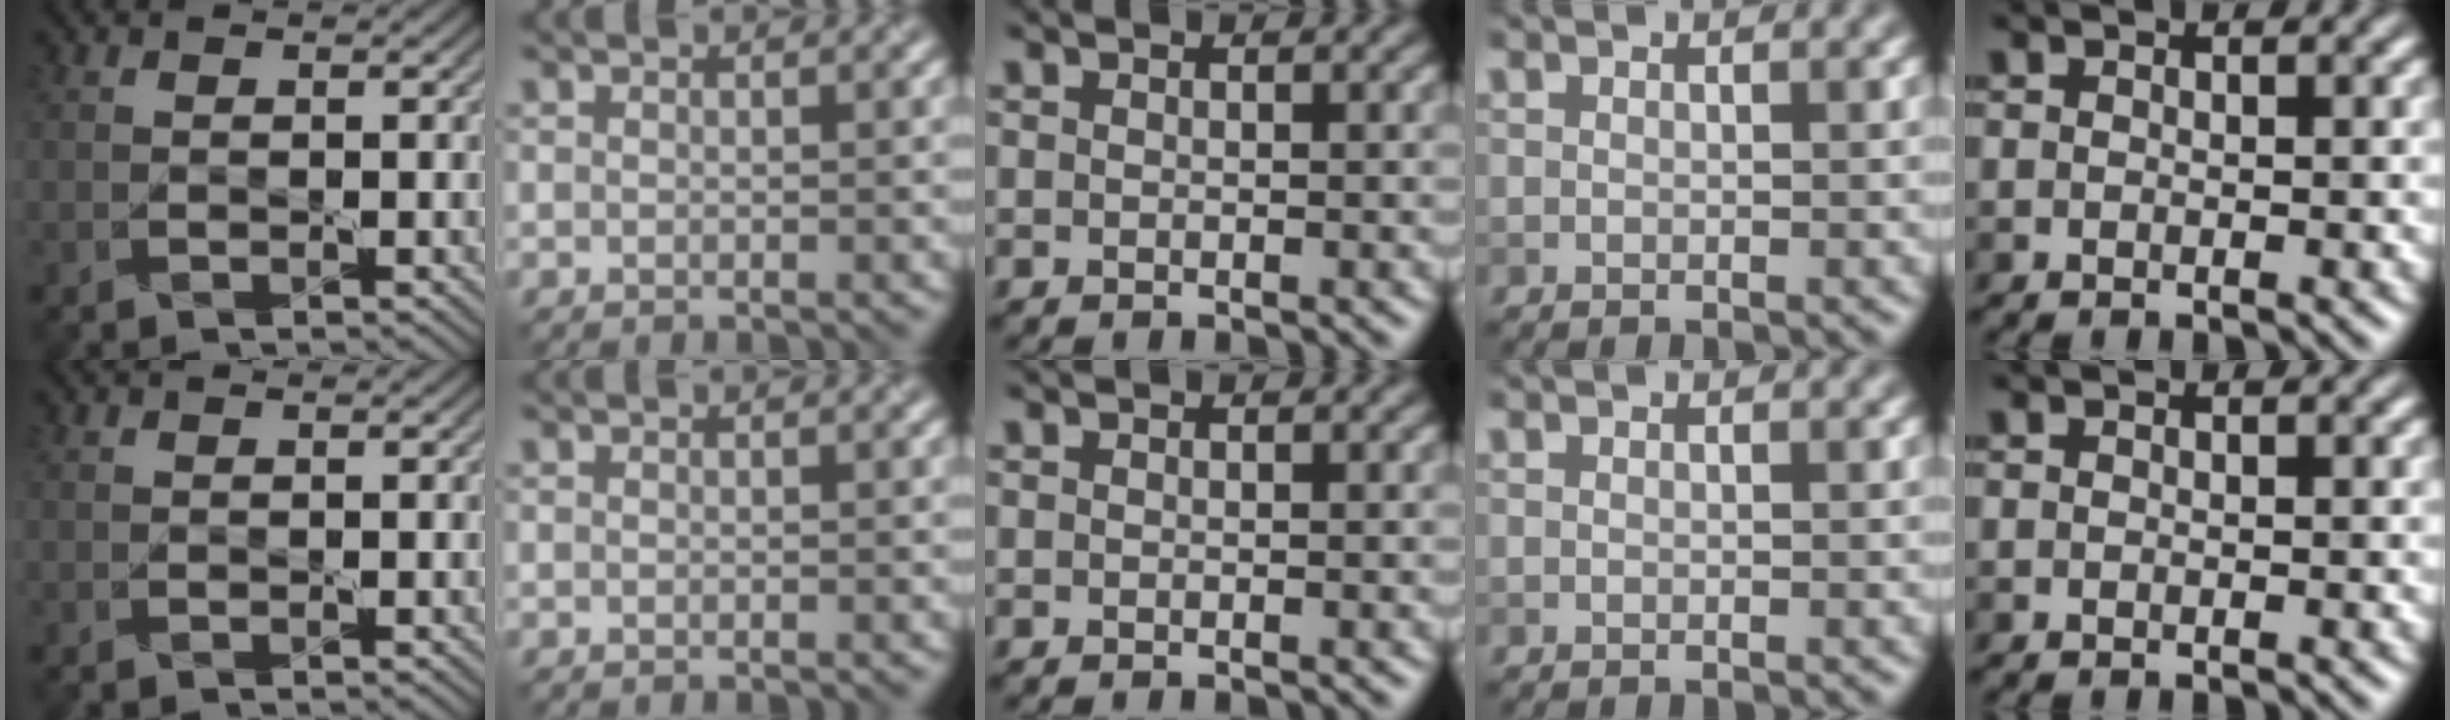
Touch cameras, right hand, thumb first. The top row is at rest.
{}